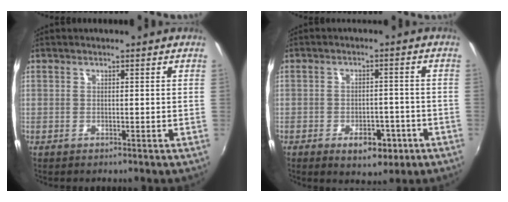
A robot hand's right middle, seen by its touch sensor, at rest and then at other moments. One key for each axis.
{"total": 6.9, "fx": -3.6, "fy": 3.9, "fz": 4.4, "tx": -0.083, "ty": -0.001, "tz": -0.044}